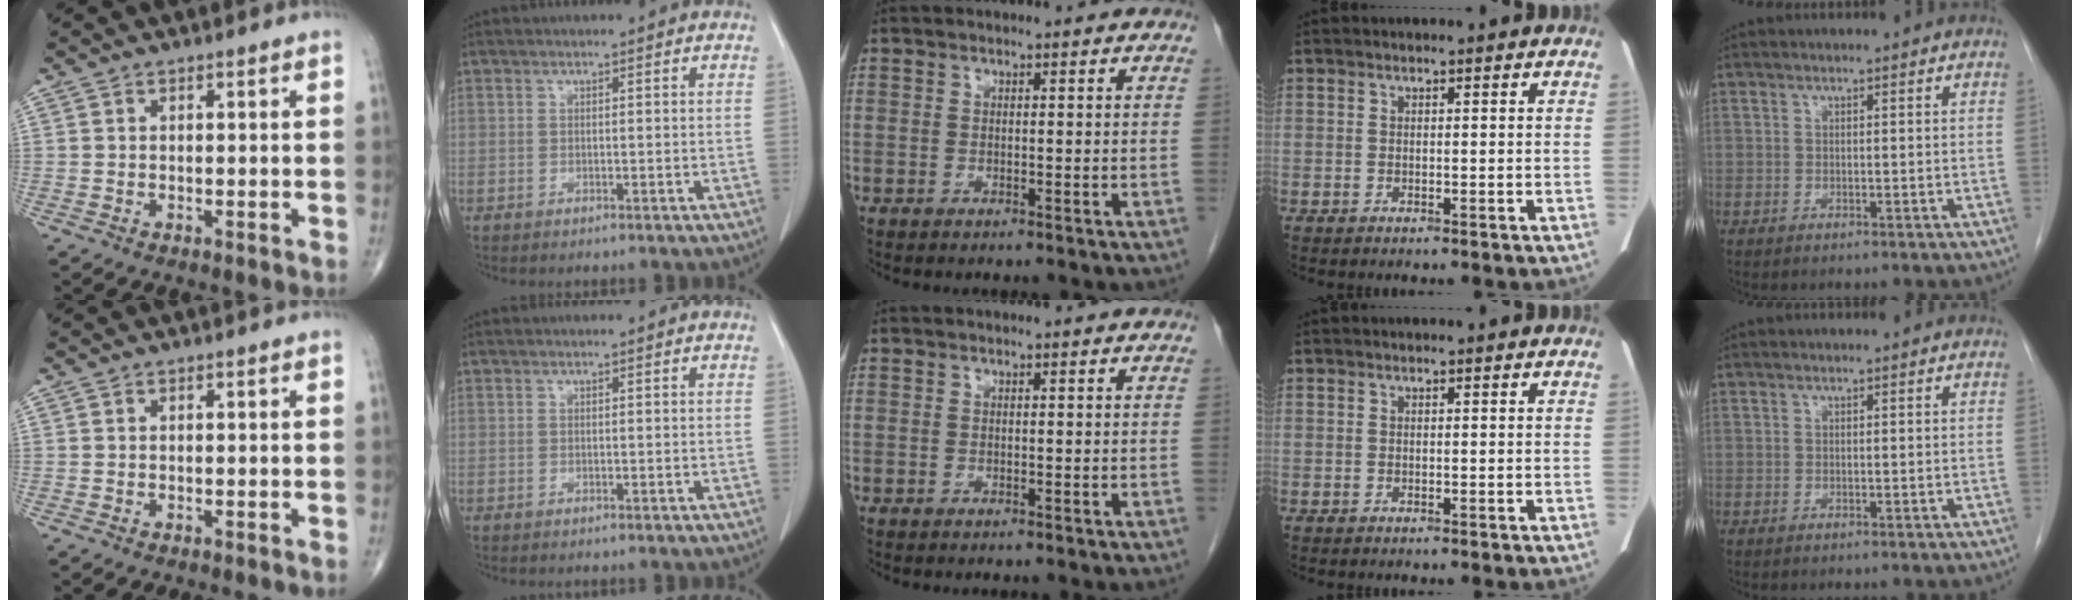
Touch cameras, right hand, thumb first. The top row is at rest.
{}